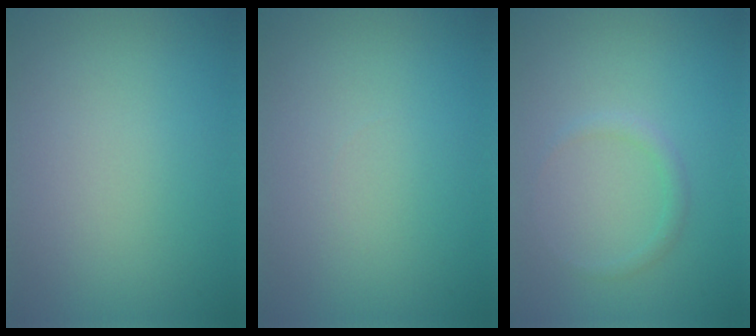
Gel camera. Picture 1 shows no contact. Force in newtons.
{"total": 0.0}
{"total": 1.0, "press": 1.0, "slide": 0.1}